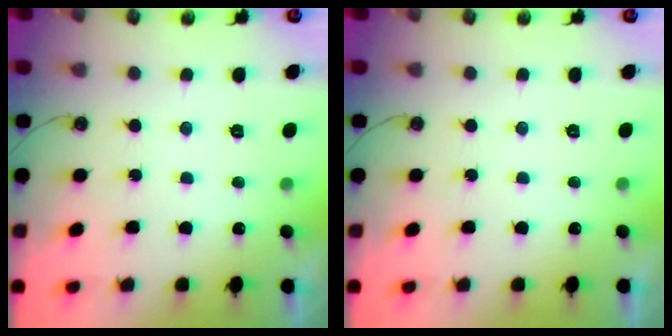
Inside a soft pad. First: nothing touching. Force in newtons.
{"total": 0.0}